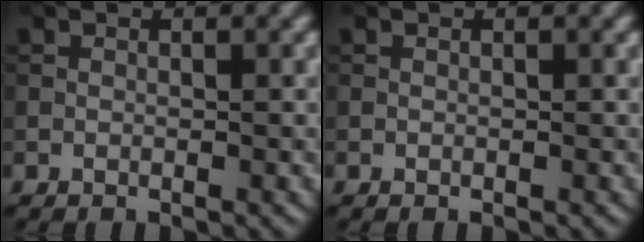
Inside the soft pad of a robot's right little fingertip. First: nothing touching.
{"total": 0.0}